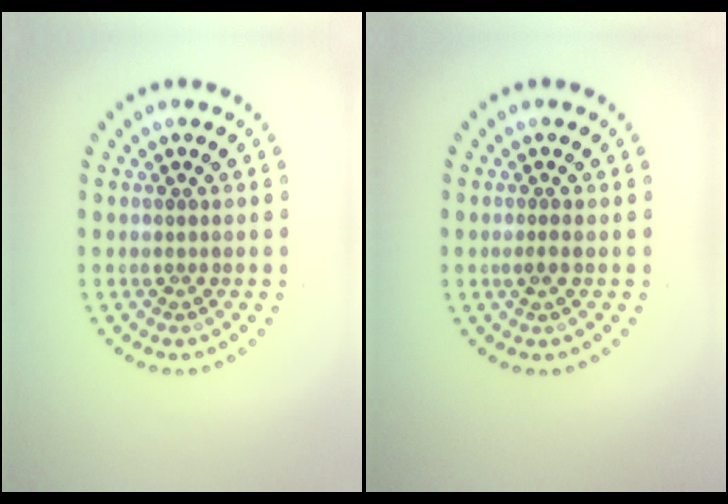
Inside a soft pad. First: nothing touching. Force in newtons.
{"total": 0.7, "press": 0.4, "slide": 0.6}